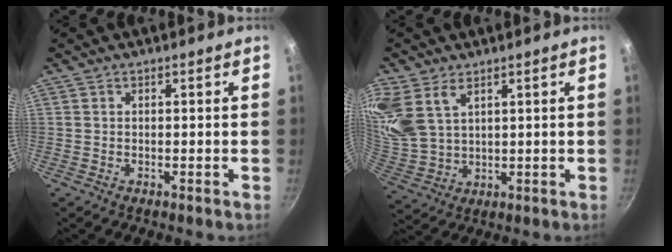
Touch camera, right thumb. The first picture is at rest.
{"total": 13.5, "force": [7.0, 8.6, 7.8], "torque": [-0.182, -0.006, 0.157]}